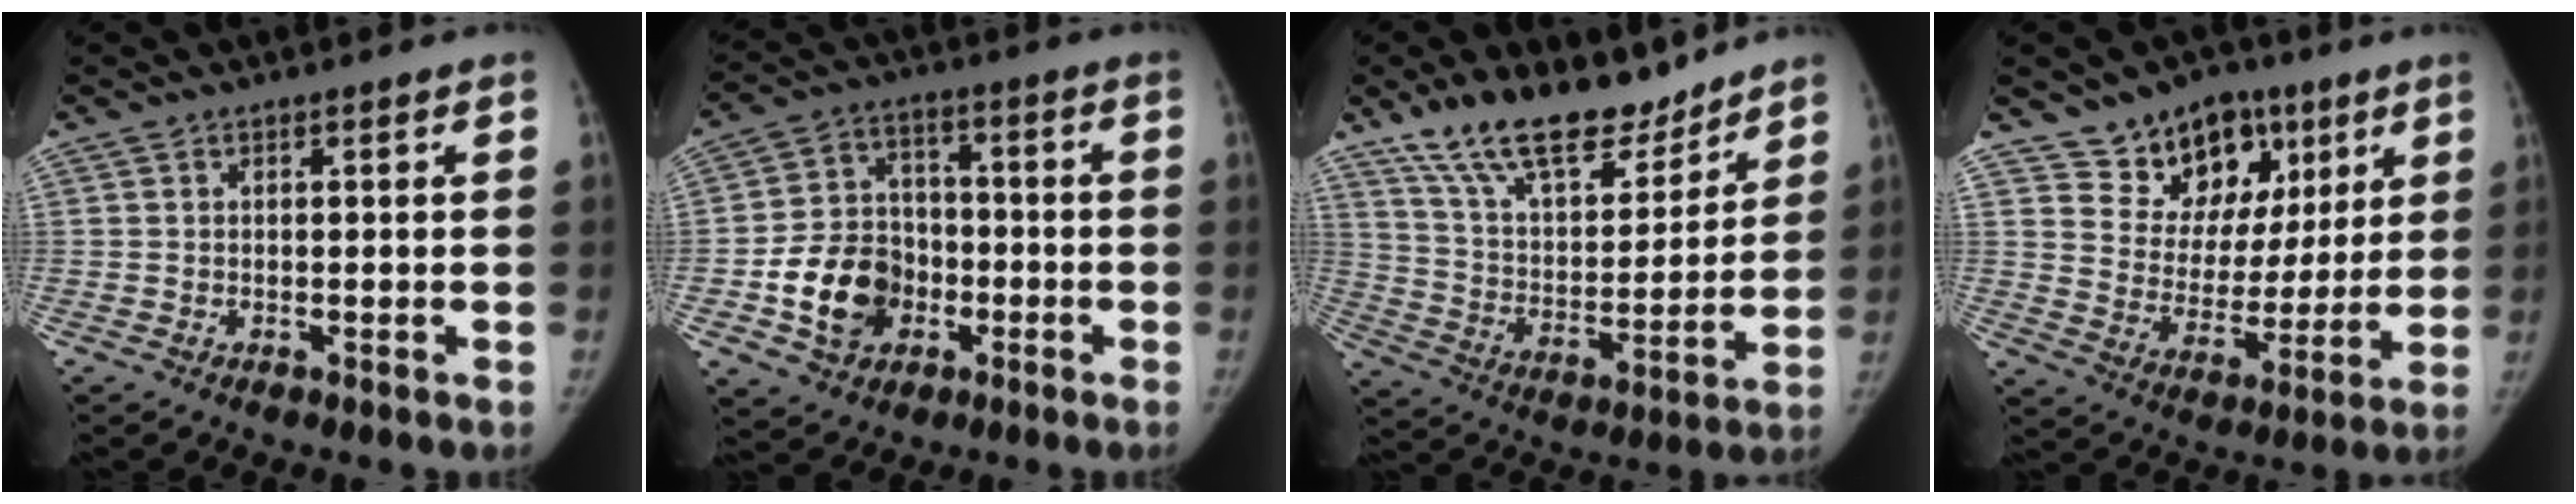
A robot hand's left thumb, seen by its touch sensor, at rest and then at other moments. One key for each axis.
{"total": 13.5, "fx": -4.0, "fy": 10.8, "fz": 7.1, "tx": -0.089, "ty": 0.026, "tz": -0.069}
{"total": 19.2, "fx": 14.9, "fy": 7.7, "fz": 9.4, "tx": -0.128, "ty": -0.075, "tz": 0.264}
{"total": 15.7, "fx": 9.5, "fy": 10.9, "fz": 6.2, "tx": -0.042, "ty": -0.042, "tz": 0.159}